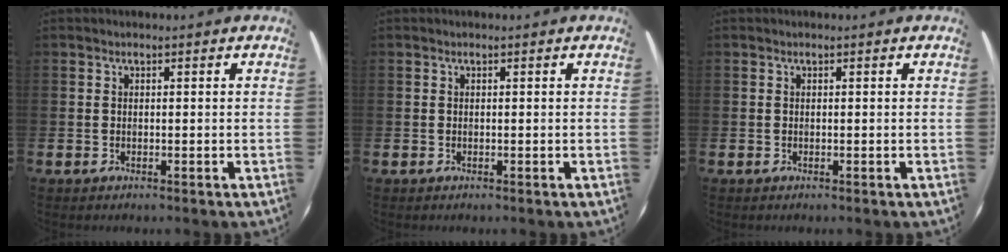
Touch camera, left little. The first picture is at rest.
{"total": 0.0}
{"total": 0.0}